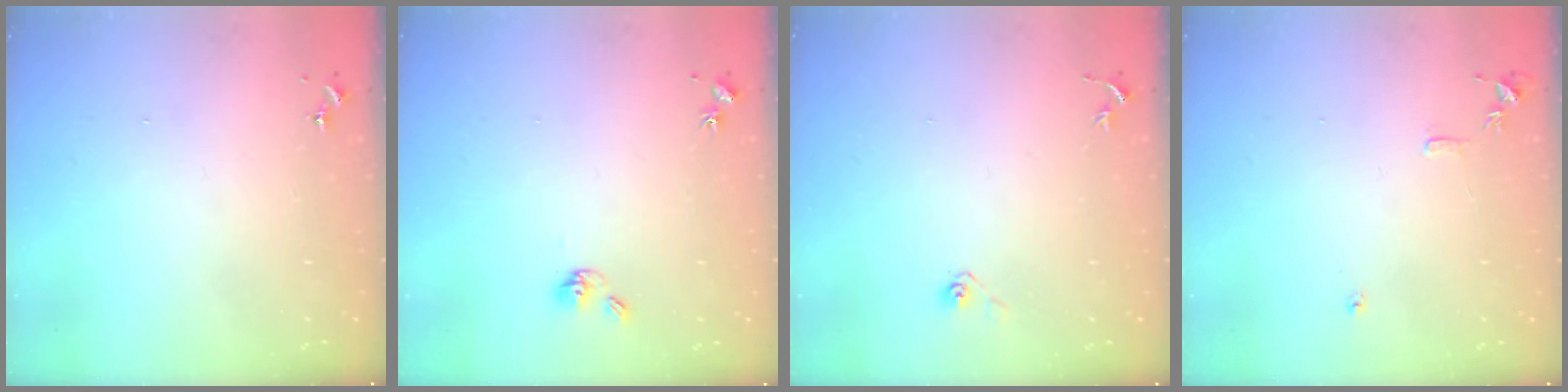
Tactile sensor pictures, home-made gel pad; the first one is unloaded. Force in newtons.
{"total": 6.0, "press": 5.6, "slide": 2.1}
{"total": 3.6, "press": 2.9, "slide": 2.1}
{"total": 7.8, "press": 7.8, "slide": 0.8}